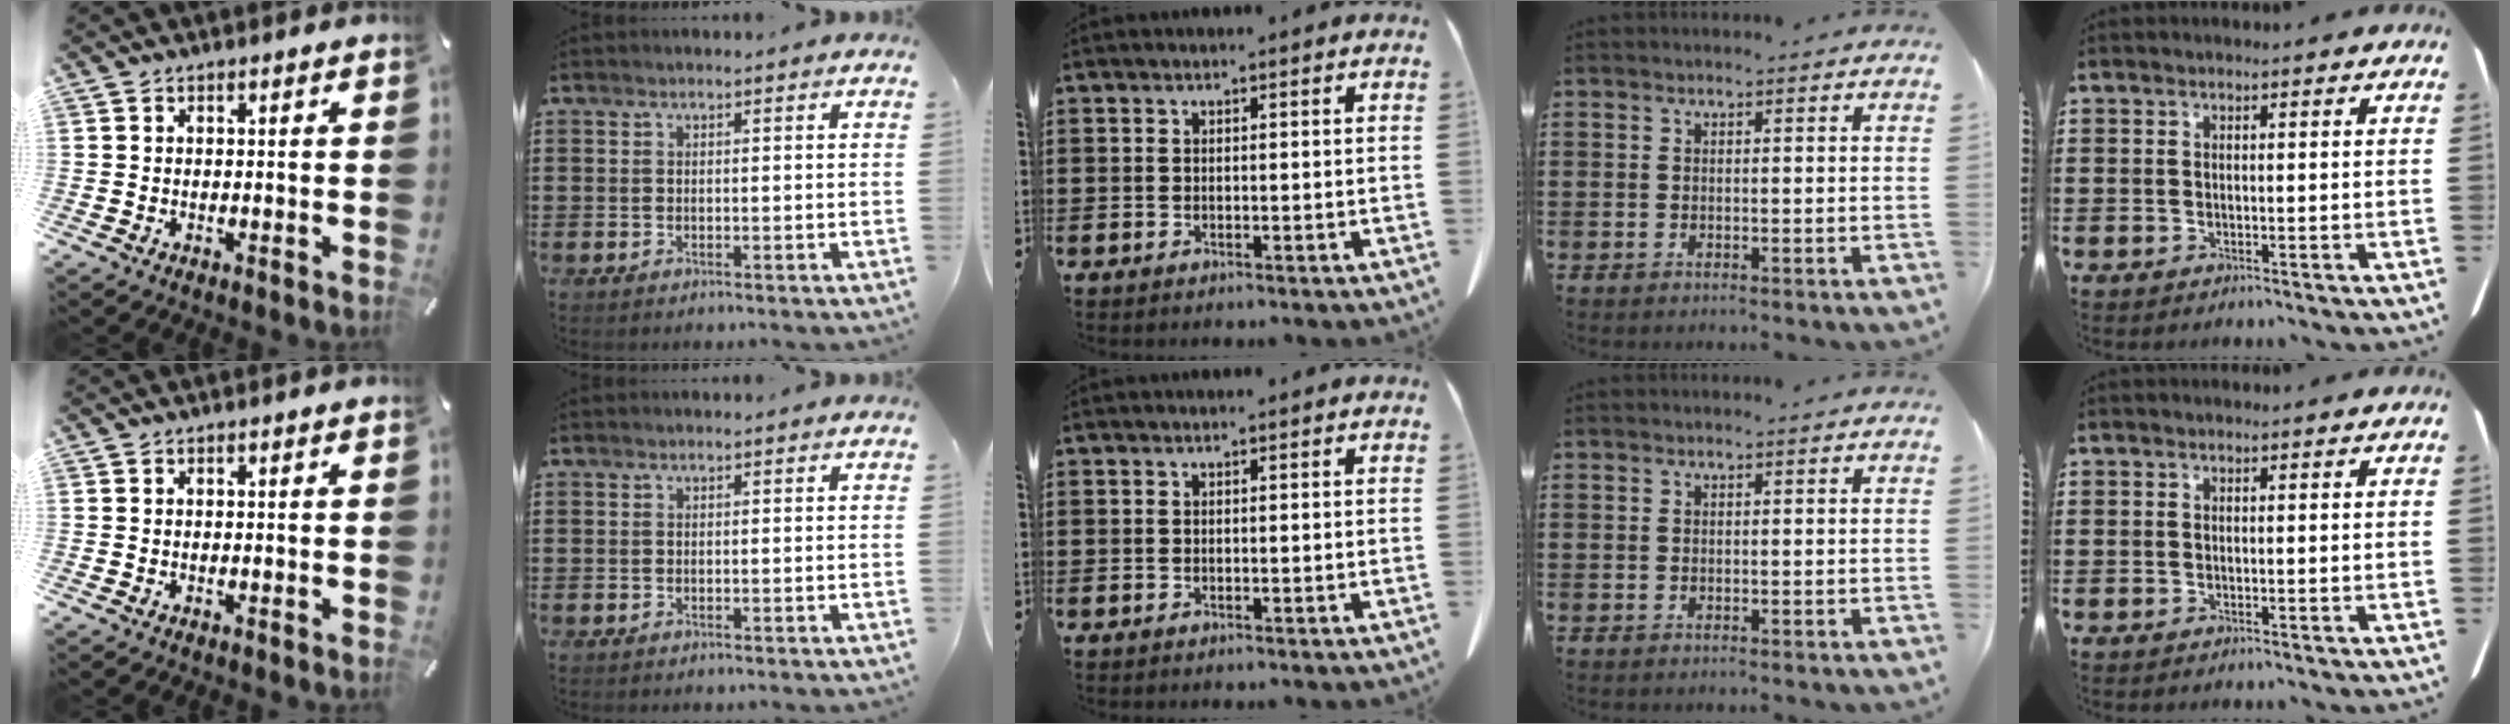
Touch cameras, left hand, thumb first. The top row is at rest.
{}